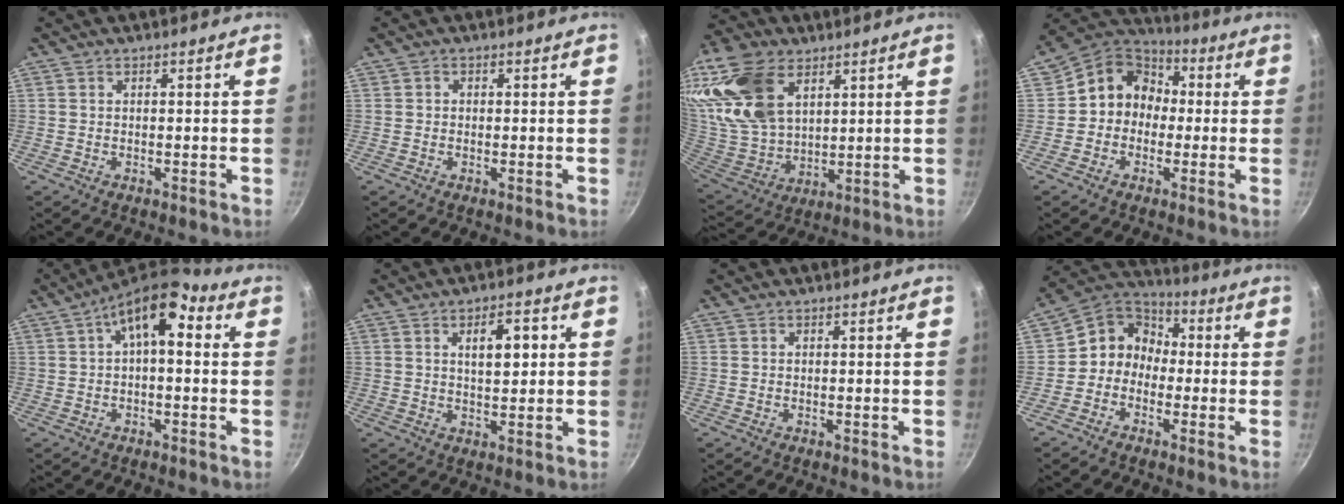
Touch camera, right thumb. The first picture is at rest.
{"total": 0.8, "force": [-0.1, 0.7, 0.1], "torque": [0.002, 0.003, -0.002]}
{"total": 21.4, "force": [9.5, 13.8, 13.4], "torque": [-0.271, -0.025, 0.193]}
{"total": 10.9, "force": [0.0, 10.0, 4.5], "torque": [-0.029, 0.037, -0.023]}
{"total": 10.3, "force": [2.7, 5.0, 8.6], "torque": [-0.120, 0.030, 0.032]}
{"total": 6.5, "force": [1.8, 3.1, 5.5], "torque": [-0.066, -0.003, 0.027]}
{"total": 0.0}
{"total": 9.0, "force": [-1.3, 8.0, 3.9], "torque": [-0.028, 0.042, -0.050]}